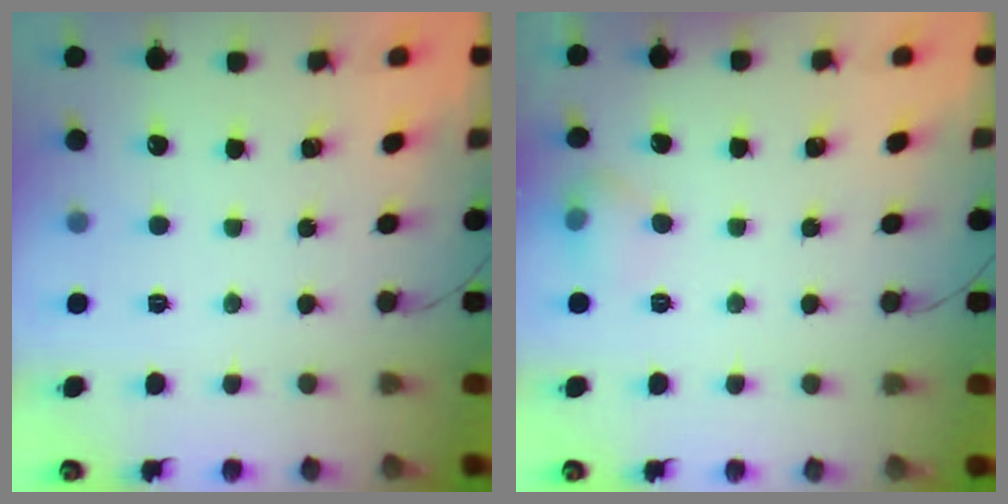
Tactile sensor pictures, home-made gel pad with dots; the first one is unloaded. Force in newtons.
{"total": 5.8, "press": 5.6, "slide": 1.6}